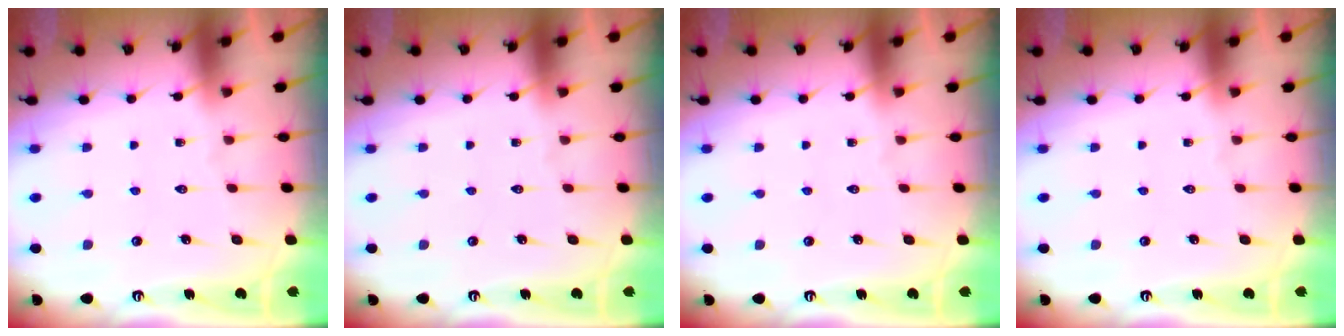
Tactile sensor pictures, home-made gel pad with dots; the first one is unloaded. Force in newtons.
{"total": 0.0}
{"total": 0.0}
{"total": 0.0}